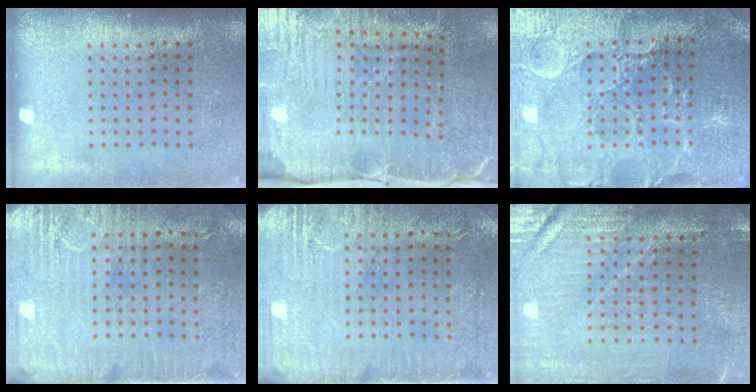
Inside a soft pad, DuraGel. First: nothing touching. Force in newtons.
{"total": 4.0, "press": 3.9, "slide": 1.0}
{"total": 3.3, "press": 3.3, "slide": 0.5}
{"total": 3.0, "press": 2.5, "slide": 1.7}
{"total": 3.0, "press": 2.4, "slide": 1.7}
{"total": 1.3, "press": 1.3, "slide": 0.2}